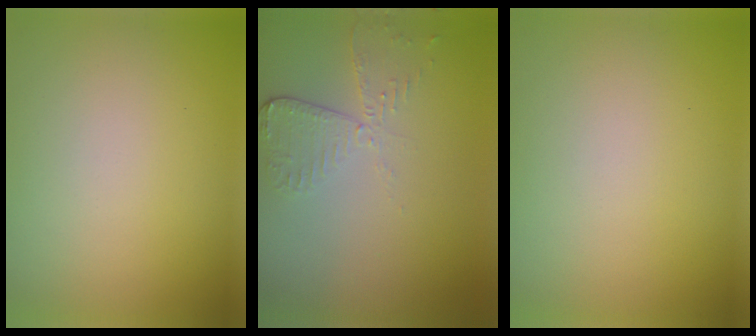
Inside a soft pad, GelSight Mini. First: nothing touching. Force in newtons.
{"total": 2.5, "press": 2.3, "slide": 1.2}
{"total": 0.0}